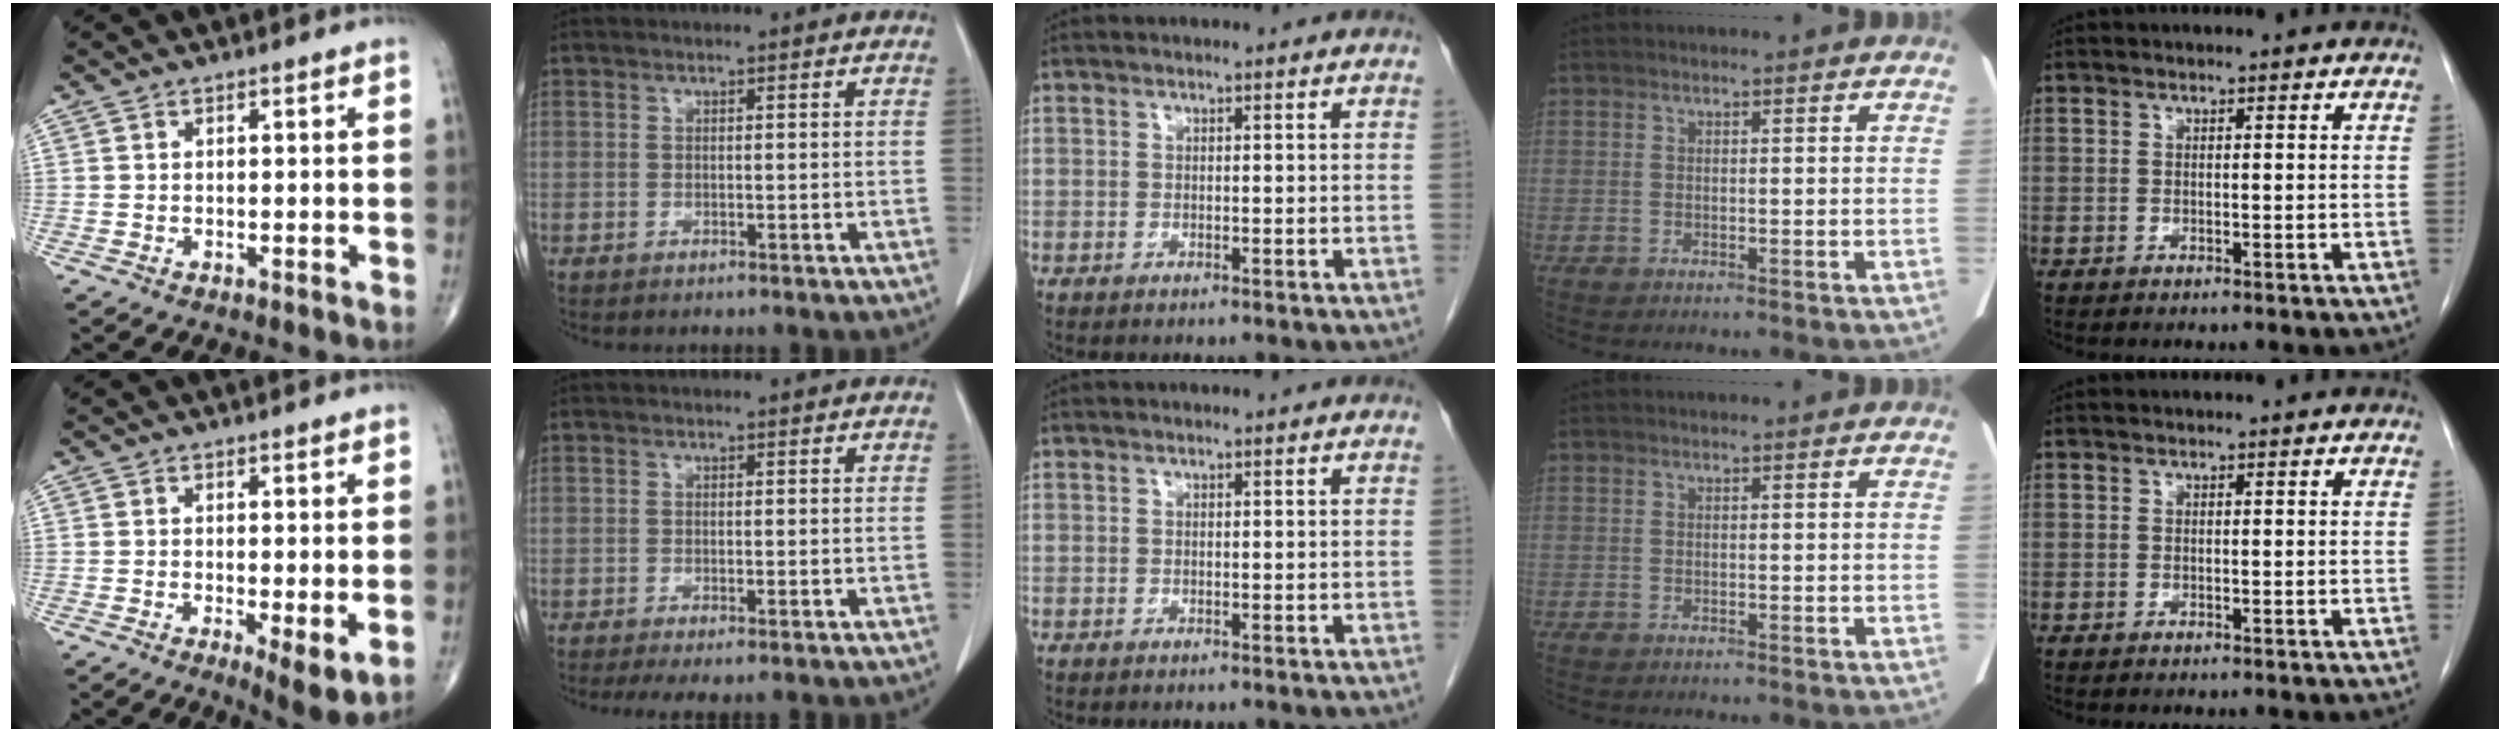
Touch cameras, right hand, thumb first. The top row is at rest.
{"thumb": {"total": 5.6, "force": [-0.9, 1.5, 5.3], "torque": [-0.082, -0.020, -0.013]}, "index": {"total": 3.7, "force": [-2.6, 0.9, 2.4], "torque": [-0.040, -0.010, -0.039]}}